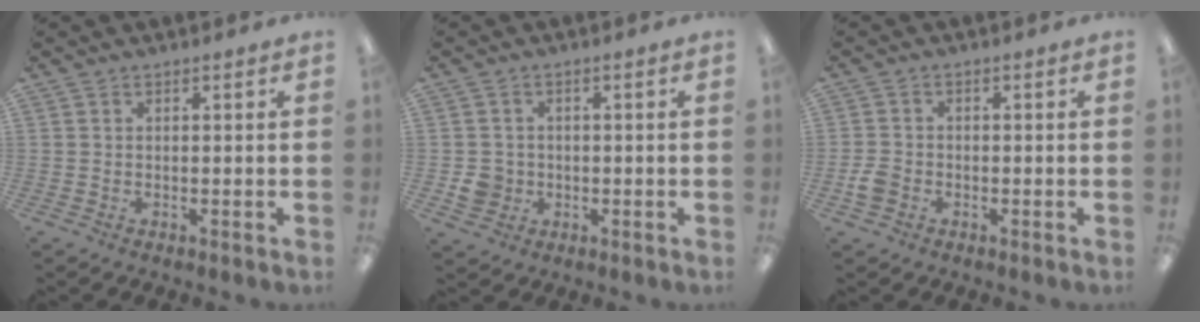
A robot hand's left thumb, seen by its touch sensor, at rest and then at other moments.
{"total": 4.5, "force": [-0.7, 4.3, 1.2], "torque": [-0.022, 0.005, -0.011]}
{"total": 3.3, "force": [-1.2, 2.6, 1.6], "torque": [-0.024, 0.008, -0.022]}